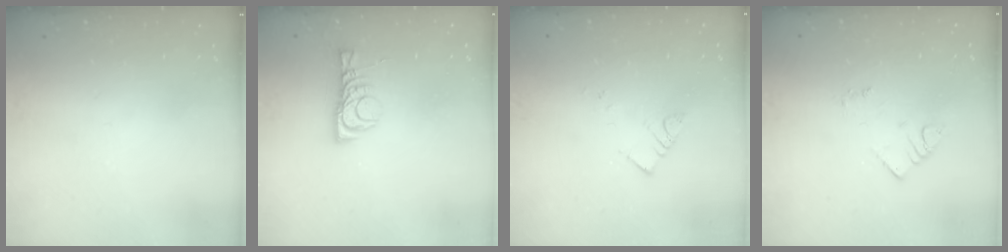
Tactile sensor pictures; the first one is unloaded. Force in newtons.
{"total": 7.0, "press": 6.9, "slide": 0.5}
{"total": 4.0, "press": 4.0, "slide": 0.1}
{"total": 2.9, "press": 2.9, "slide": 0.3}